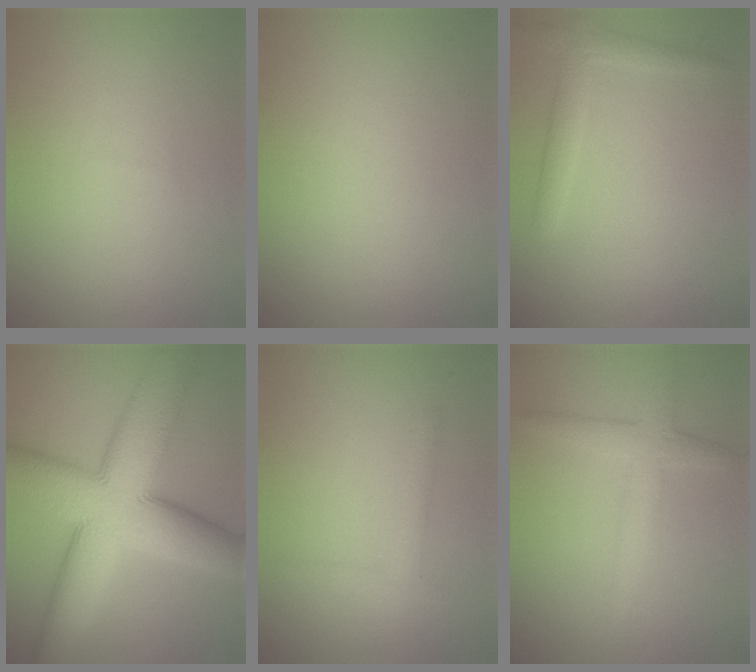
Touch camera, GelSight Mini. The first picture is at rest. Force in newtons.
{"total": 0.0}
{"total": 2.3, "press": 2.2, "slide": 0.2}
{"total": 13.6, "press": 13.6, "slide": 0.1}
{"total": 1.5, "press": 1.5, "slide": 0.1}
{"total": 3.0, "press": 3.0, "slide": 0.1}